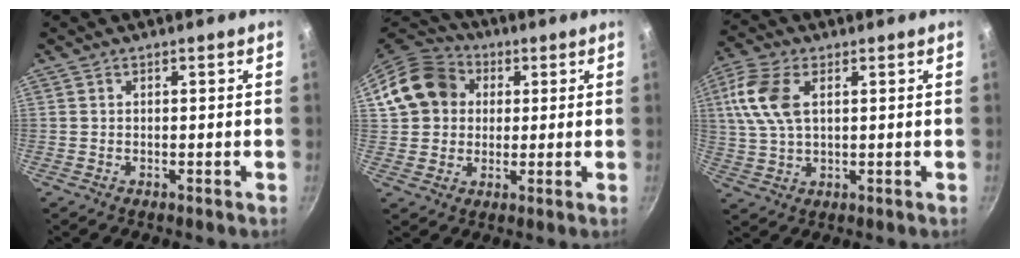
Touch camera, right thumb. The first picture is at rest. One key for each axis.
{"total": 13.8, "fx": 3.4, "fy": 11.8, "fz": 6.4, "tx": -0.100, "ty": 0.026, "tz": 0.051}
{"total": 10.5, "fx": 2.8, "fy": 5.9, "fz": 8.2, "tx": -0.169, "ty": 0.007, "tz": 0.051}